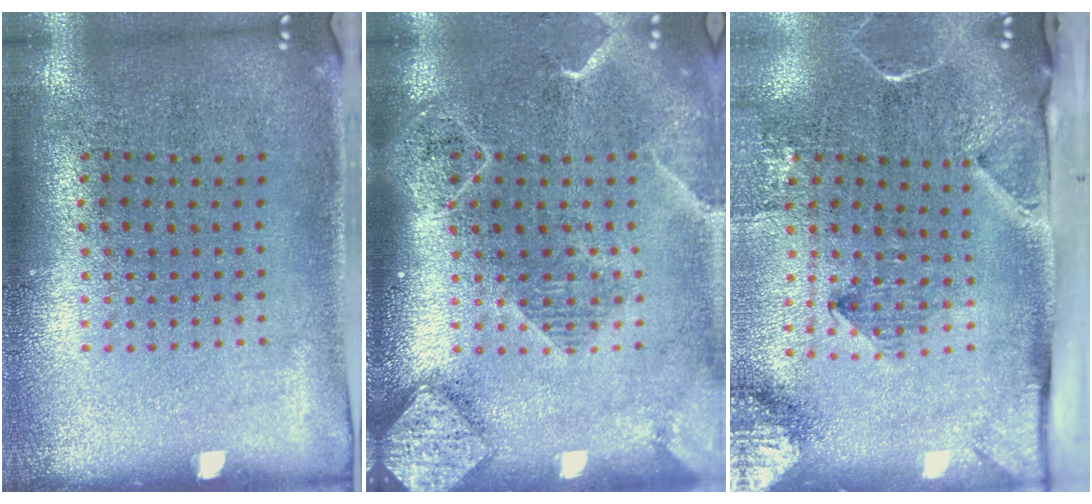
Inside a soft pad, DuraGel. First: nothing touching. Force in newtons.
{"total": 2.2, "press": 1.9, "slide": 1.1}
{"total": 3.3, "press": 2.3, "slide": 2.4}